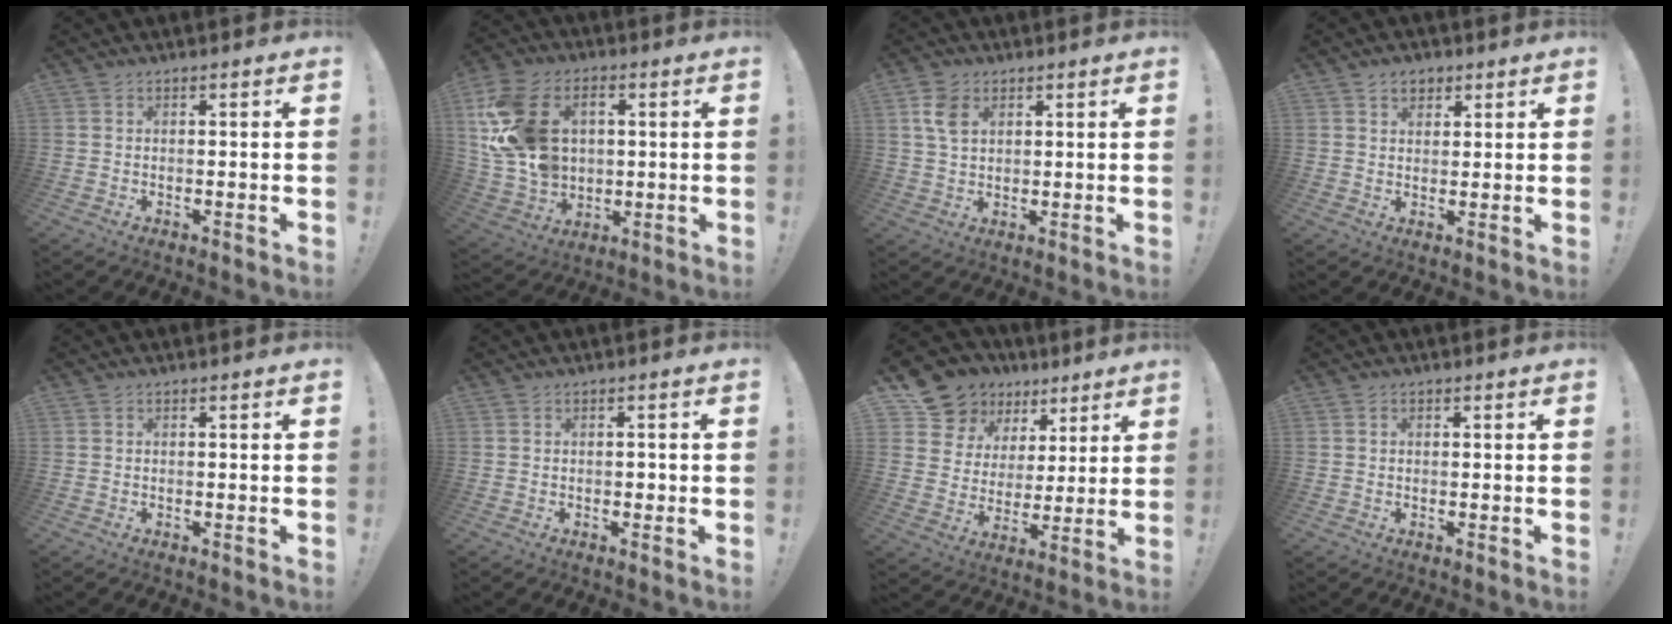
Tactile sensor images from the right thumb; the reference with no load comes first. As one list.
[{"total": 19.5, "force": [4.2, 14.6, 12.2], "torque": [-0.231, -0.014, 0.082]}, {"total": 7.3, "force": [3.0, 4.9, 4.4], "torque": [-0.067, -0.002, 0.059]}, {"total": 4.4, "force": [2.5, 3.3, 1.6], "torque": [-0.009, -0.012, 0.043]}, {"total": 0.0}, {"total": 1.2, "force": [-0.5, 1.0, 0.6], "torque": [-0.008, 0.003, -0.009]}, {"total": 12.4, "force": [8.4, 8.6, 2.9], "torque": [-0.048, -0.064, 0.166]}, {"total": 0.6, "force": [0.1, 0.5, 0.2], "torque": [-0.004, 0.003, 0.002]}]